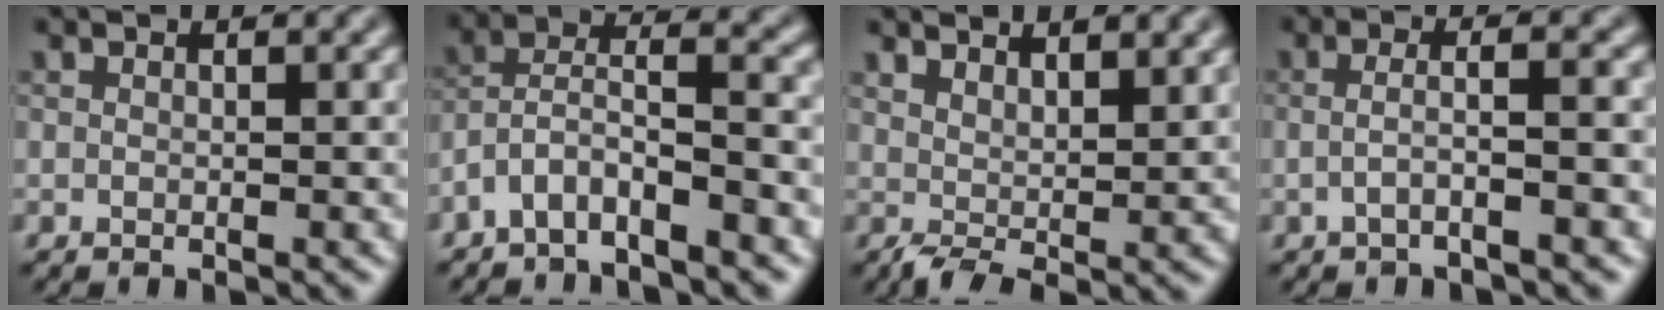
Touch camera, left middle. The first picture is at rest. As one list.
[{"total": 4.7, "force": [-3.1, 1.4, 3.2], "torque": [-0.065, 0.009, -0.069]}, {"total": 3.3, "force": [2.3, 1.1, 2.1], "torque": [-0.038, -0.001, 0.044]}, {"total": 3.0, "force": [-0.7, 0.8, 2.8], "torque": [-0.040, 0.009, -0.023]}]